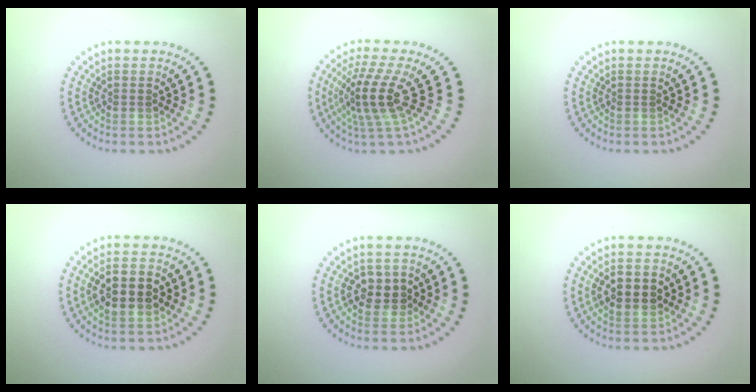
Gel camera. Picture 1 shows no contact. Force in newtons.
{"total": 4.4, "press": 3.1, "slide": 3.2}
{"total": 0.0}
{"total": 4.4, "press": 4.3, "slide": 0.3}
{"total": 2.8, "press": 2.8, "slide": 0.4}
{"total": 4.1, "press": 4.1, "slide": 0.1}